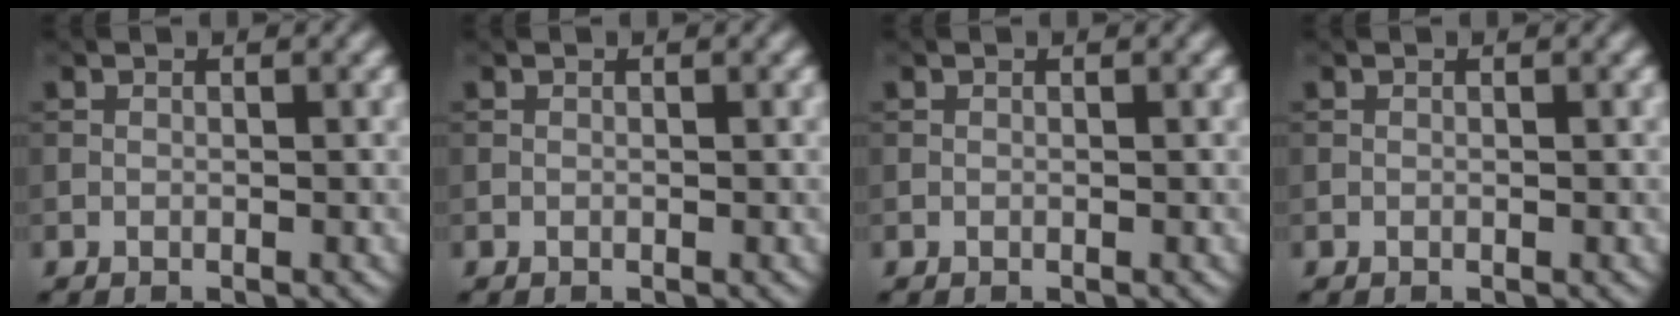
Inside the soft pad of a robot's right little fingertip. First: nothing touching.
{"total": 0.0}
{"total": 0.0}
{"total": 0.0}